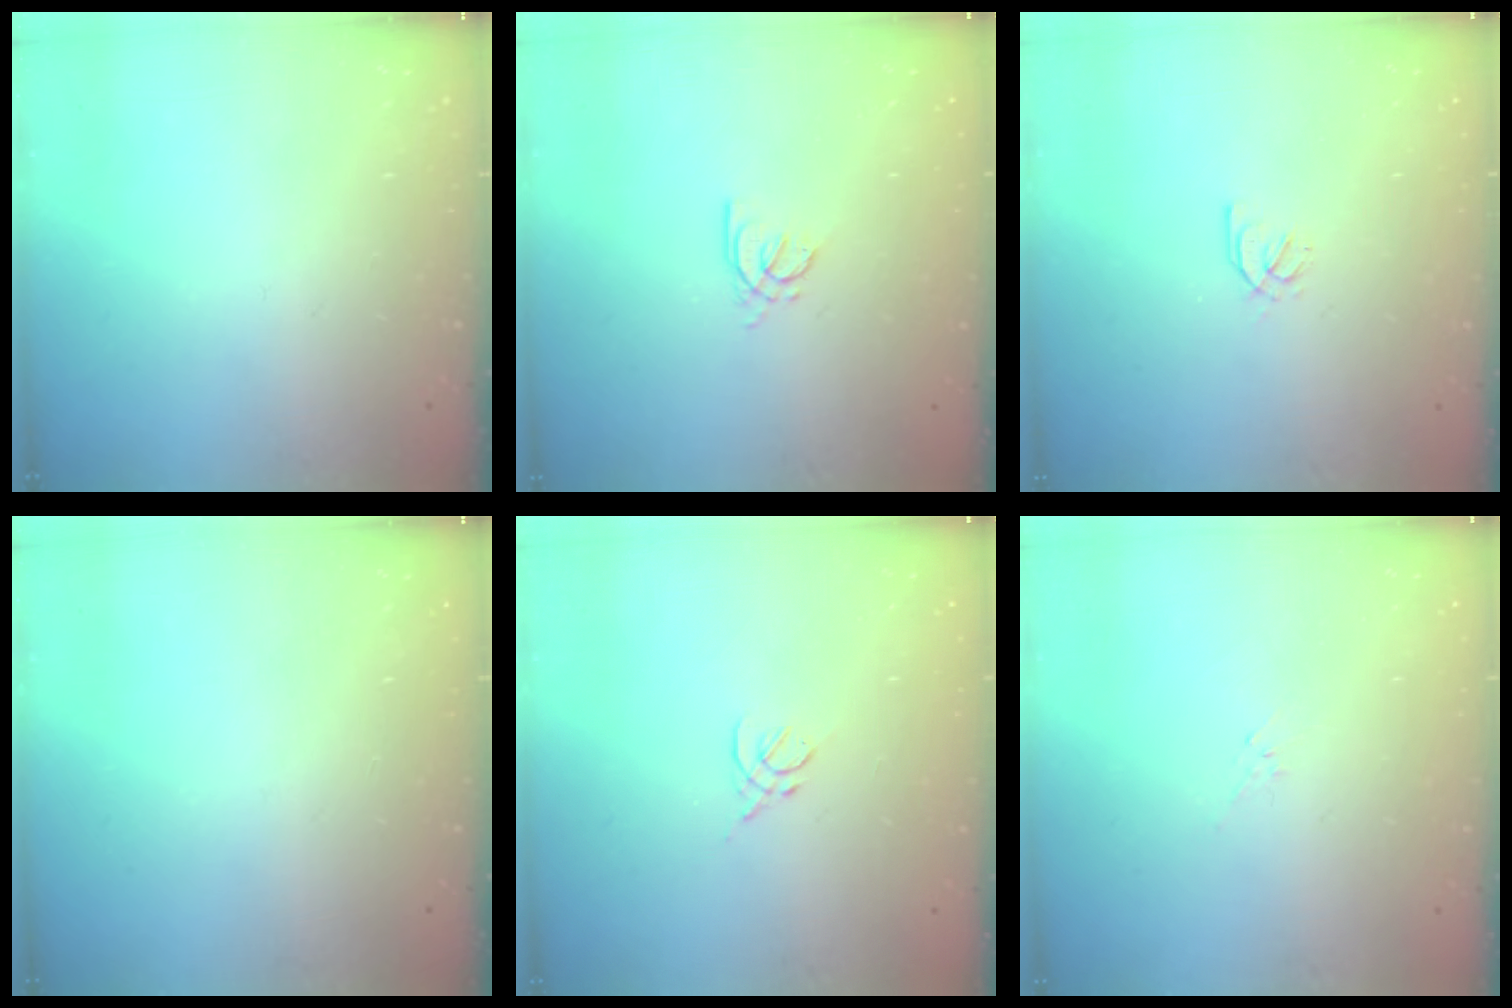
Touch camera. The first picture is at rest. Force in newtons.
{"total": 2.1, "press": 2.0, "slide": 0.6}
{"total": 1.8, "press": 1.8, "slide": 0.4}
{"total": 0.0}
{"total": 2.7, "press": 2.6, "slide": 0.8}
{"total": 2.1, "press": 2.0, "slide": 0.6}